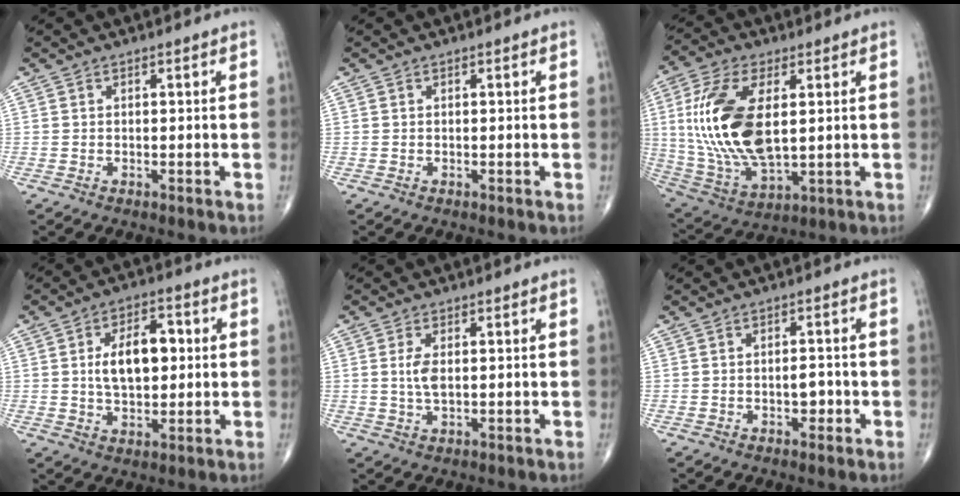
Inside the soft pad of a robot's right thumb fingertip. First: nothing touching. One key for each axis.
{"total": 0.0}
{"total": 19.6, "fx": 2.7, "fy": 9.7, "fz": 16.8, "tx": -0.353, "ty": -0.016, "tz": 0.058}
{"total": 10.8, "fx": 1.3, "fy": 6.1, "fz": 8.8, "tx": -0.125, "ty": 0.007, "tz": 0.022}
{"total": 3.5, "fx": 0.4, "fy": 1.5, "fz": 3.1, "tx": -0.068, "ty": -0.004, "tz": 0.011}
{"total": 2.7, "fx": -0.8, "fy": 1.6, "fz": 2.0, "tx": -0.015, "ty": 0.008, "tz": -0.011}